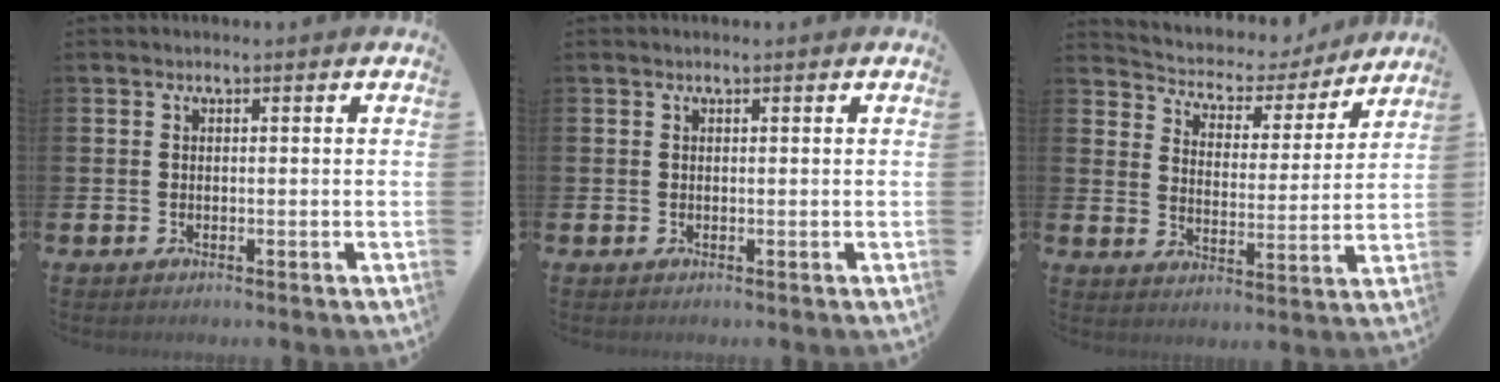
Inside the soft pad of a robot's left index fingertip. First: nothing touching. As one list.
[{"total": 0.0}, {"total": 4.9, "force": [4.4, 2.0, 0.4], "torque": [-0.044, -0.037, 0.071]}]